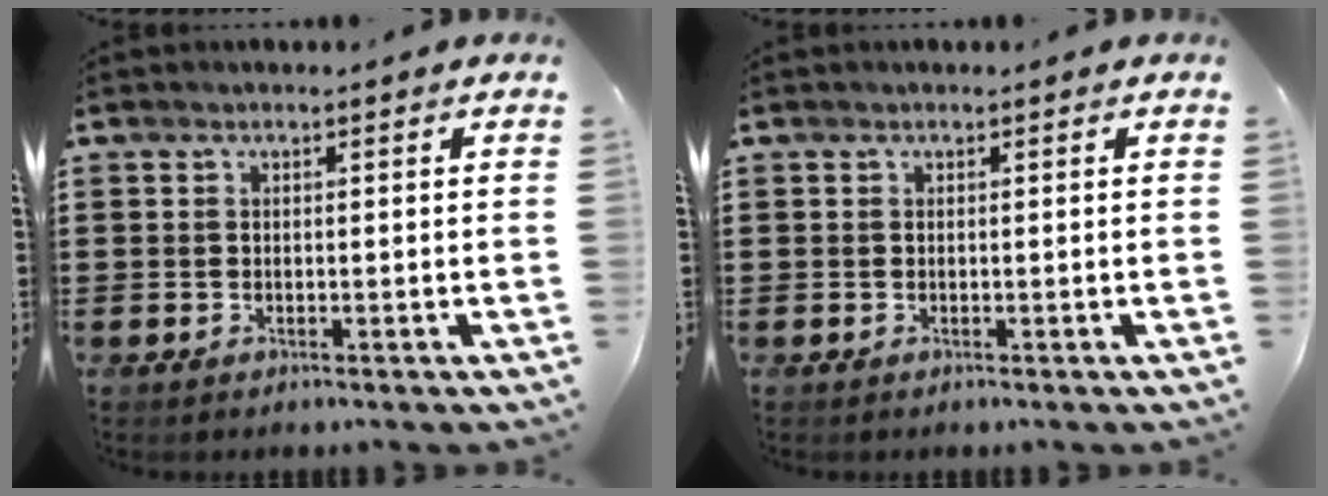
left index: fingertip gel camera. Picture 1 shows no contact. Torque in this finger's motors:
{"motor_torque": [-0.03, 0.01, 0.00, 0.00]}